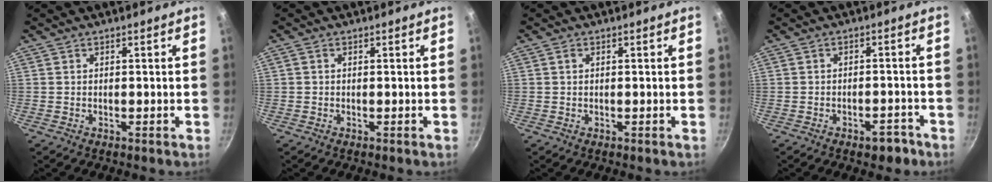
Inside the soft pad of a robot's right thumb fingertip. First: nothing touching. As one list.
[{"total": 0.6, "force": [0.1, 0.5, 0.4], "torque": [-0.006, 0.004, 0.001]}, {"total": 0.7, "force": [0.2, 0.5, 0.5], "torque": [-0.010, 0.003, 0.004]}, {"total": 3.6, "force": [-2.4, 1.9, 2.0], "torque": [-0.015, 0.026, -0.024]}]